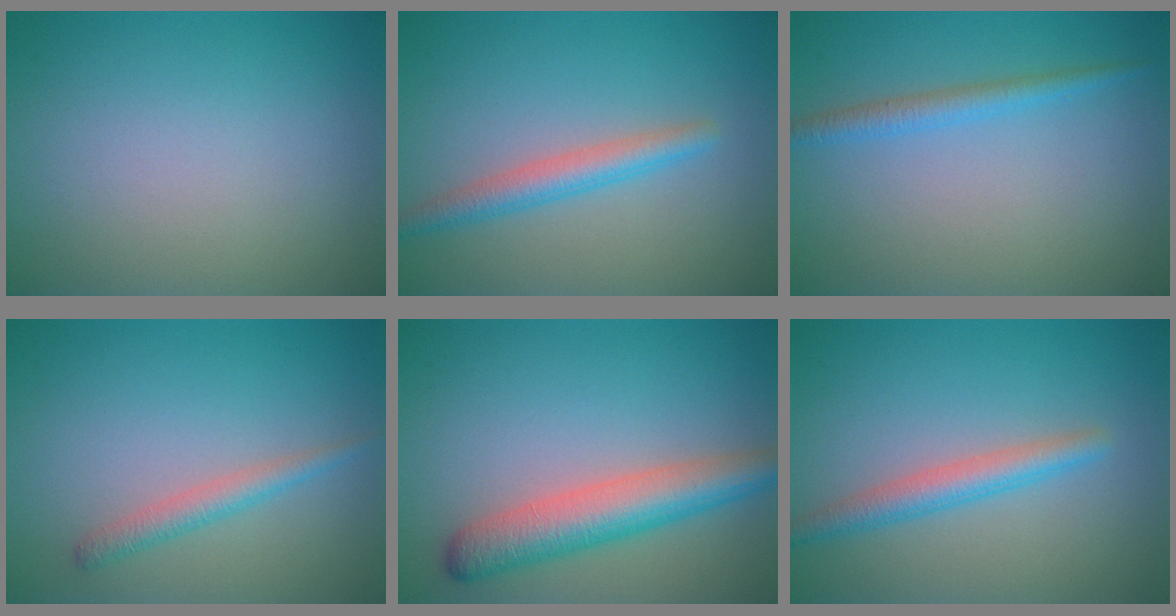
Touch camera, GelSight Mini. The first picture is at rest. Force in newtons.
{"total": 2.8, "press": 2.8, "slide": 0.1}
{"total": 1.9, "press": 1.9, "slide": 0.0}
{"total": 1.9, "press": 1.9, "slide": 0.0}
{"total": 5.6, "press": 5.6, "slide": 0.2}
{"total": 2.8, "press": 2.8, "slide": 0.1}